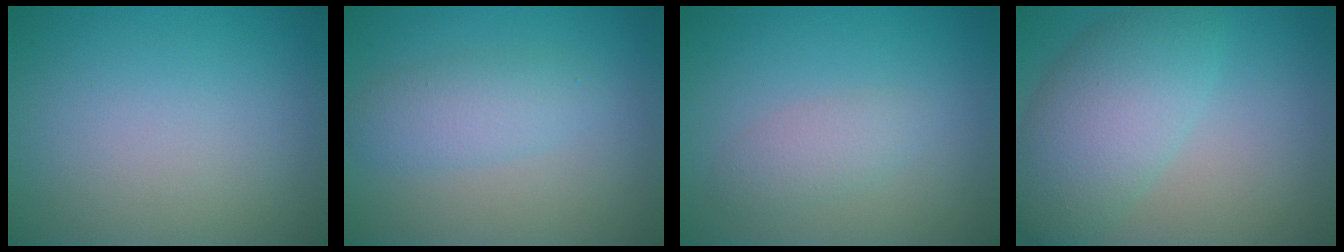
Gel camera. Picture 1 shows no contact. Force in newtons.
{"total": 2.8, "press": 2.8, "slide": 0.2}
{"total": 1.8, "press": 1.8, "slide": 0.1}
{"total": 6.3, "press": 6.3, "slide": 0.2}